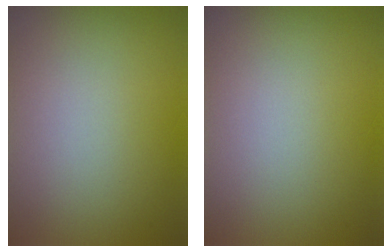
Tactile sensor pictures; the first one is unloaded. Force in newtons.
{"total": 0.0}